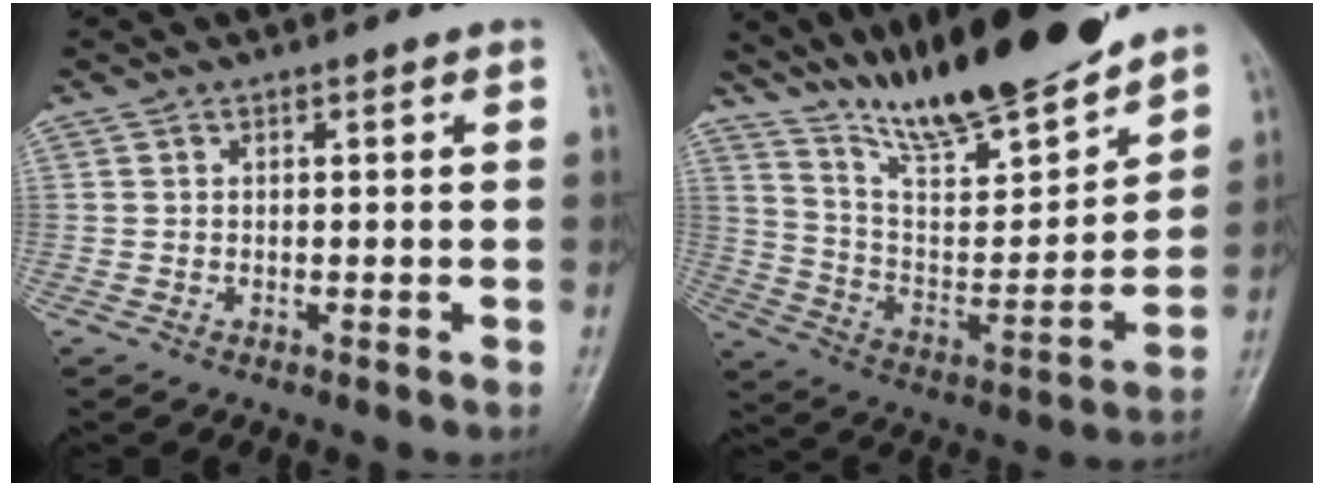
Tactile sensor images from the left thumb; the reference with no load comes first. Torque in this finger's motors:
{"motor_torque": [1.64, -1.24, 1.43, -1.34, 0.31]}